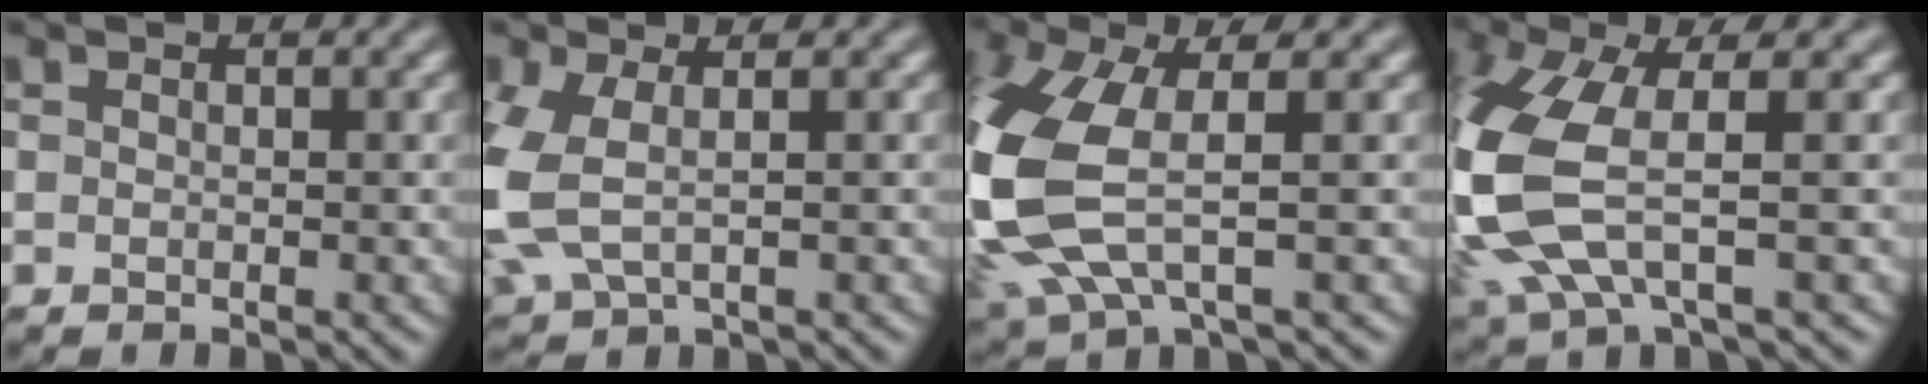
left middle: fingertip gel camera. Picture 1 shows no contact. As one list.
[{"total": 5.8, "force": [-0.3, 3.4, 4.7], "torque": [-0.141, -0.010, -0.001]}, {"total": 10.5, "force": [-0.5, 4.9, 9.3], "torque": [-0.261, -0.026, -0.007]}, {"total": 9.1, "force": [-0.5, 3.7, 8.3], "torque": [-0.231, -0.017, -0.012]}]